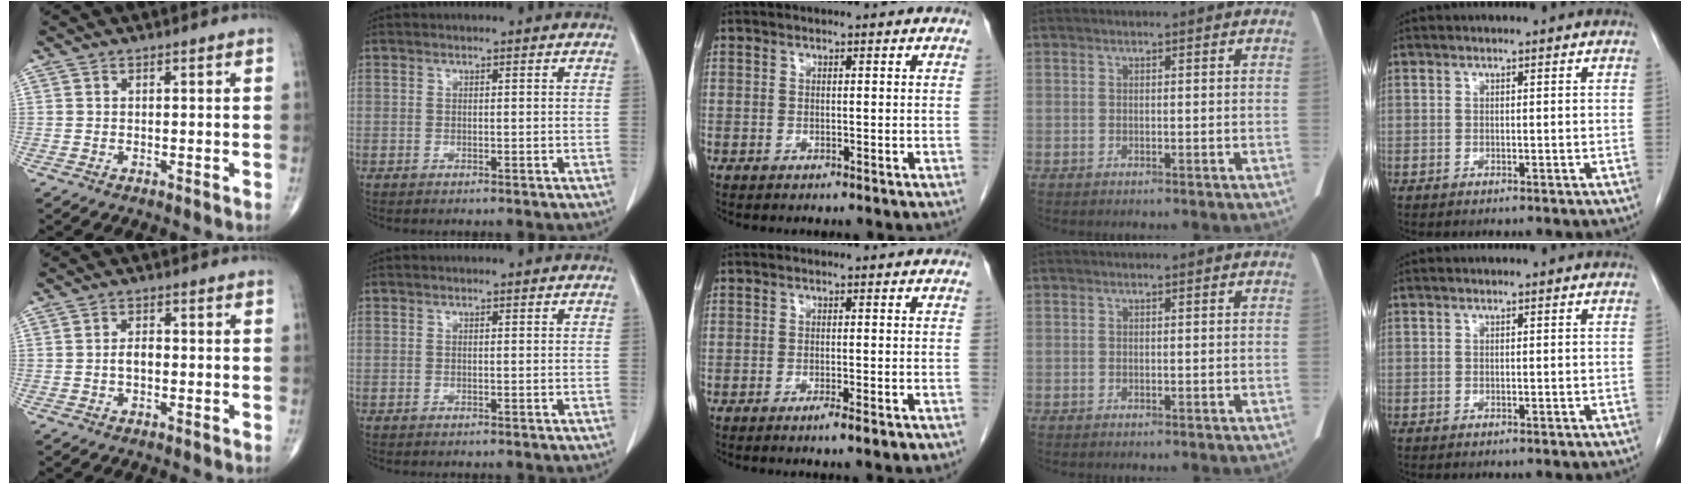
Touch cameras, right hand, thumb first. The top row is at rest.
{"thumb": {"total": 2.4, "force": [-0.4, 1.4, 1.9], "torque": [-0.032, 0.007, -0.010]}, "middle": {"total": 2.7, "force": [-1.7, 0.0, 2.1], "torque": [-0.031, -0.007, -0.023]}}